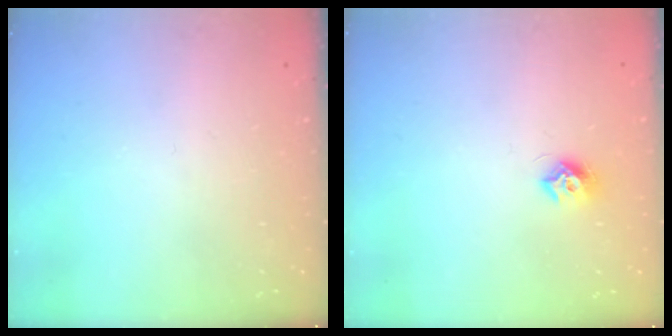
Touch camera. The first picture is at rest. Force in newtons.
{"total": 7.3, "press": 7.3, "slide": 0.6}